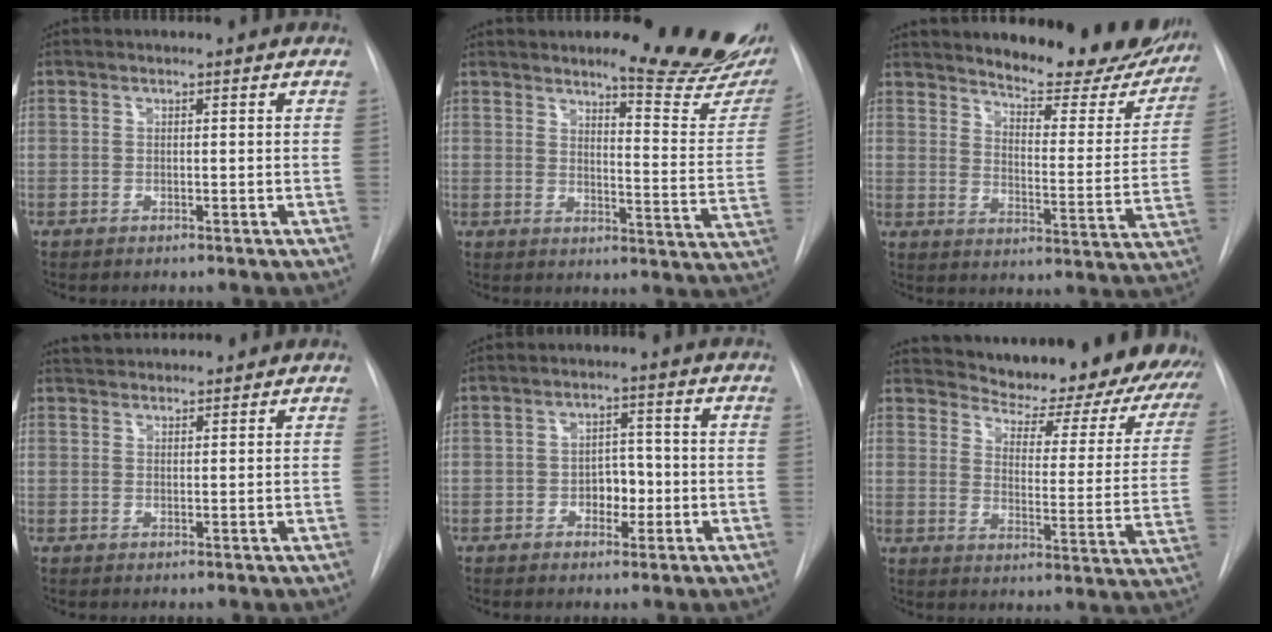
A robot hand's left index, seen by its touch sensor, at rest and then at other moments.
{"total": 15.6, "force": [13.2, 2.0, 8.0], "torque": [-0.086, -0.075, 0.149]}
{"total": 21.0, "force": [18.5, 5.1, 8.4], "torque": [-0.104, -0.052, 0.228]}
{"total": 8.8, "force": [8.4, 1.4, 2.2], "torque": [-0.043, 0.026, 0.136]}
{"total": 4.0, "force": [-1.1, 2.7, 2.8], "torque": [-0.035, 0.008, -0.014]}
{"total": 25.9, "force": [23.7, 6.1, 8.7], "torque": [-0.127, -0.096, 0.273]}